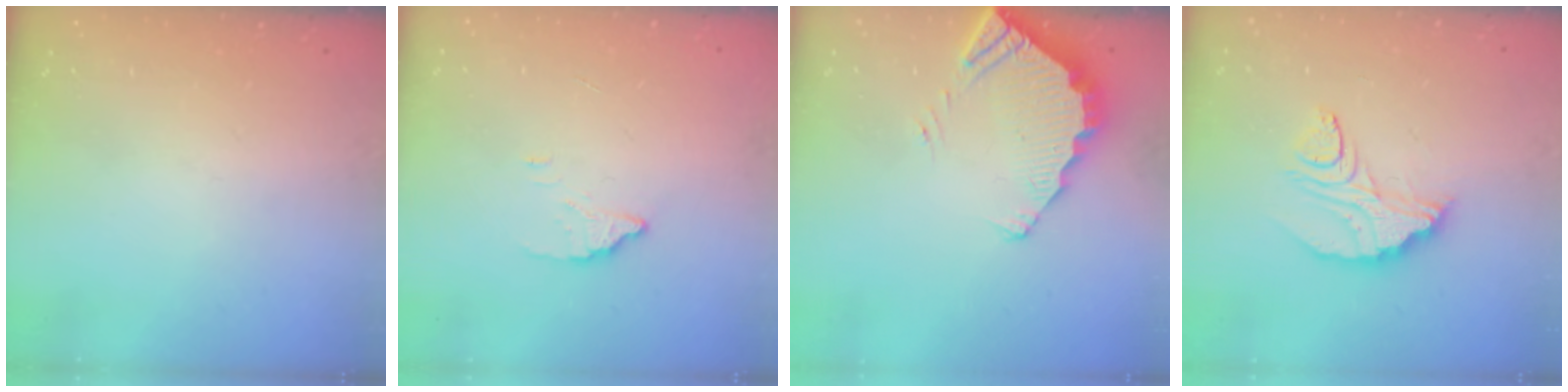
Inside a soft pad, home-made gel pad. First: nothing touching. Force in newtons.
{"total": 1.9, "press": 1.9, "slide": 0.0}
{"total": 3.8, "press": 3.8, "slide": 0.3}
{"total": 9.8, "press": 9.8, "slide": 0.4}